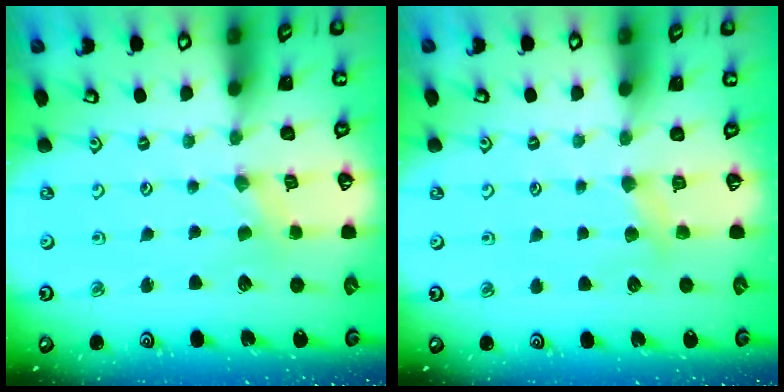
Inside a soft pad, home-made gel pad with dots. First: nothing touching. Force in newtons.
{"total": 4.0, "press": 3.9, "slide": 0.6}